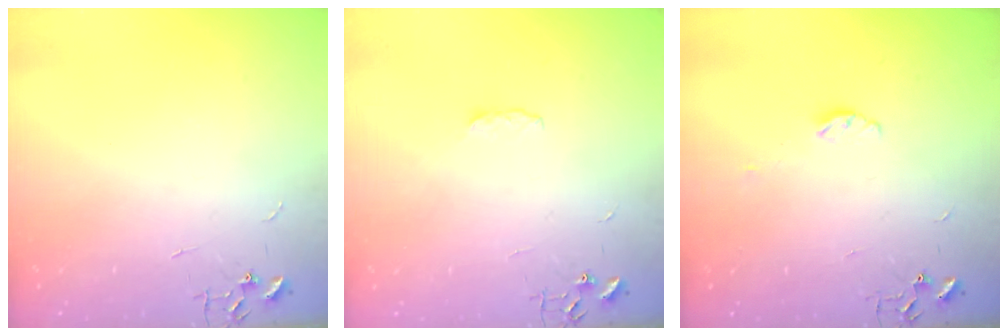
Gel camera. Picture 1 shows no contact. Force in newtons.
{"total": 4.0, "press": 4.0, "slide": 0.6}
{"total": 3.8, "press": 3.7, "slide": 0.4}